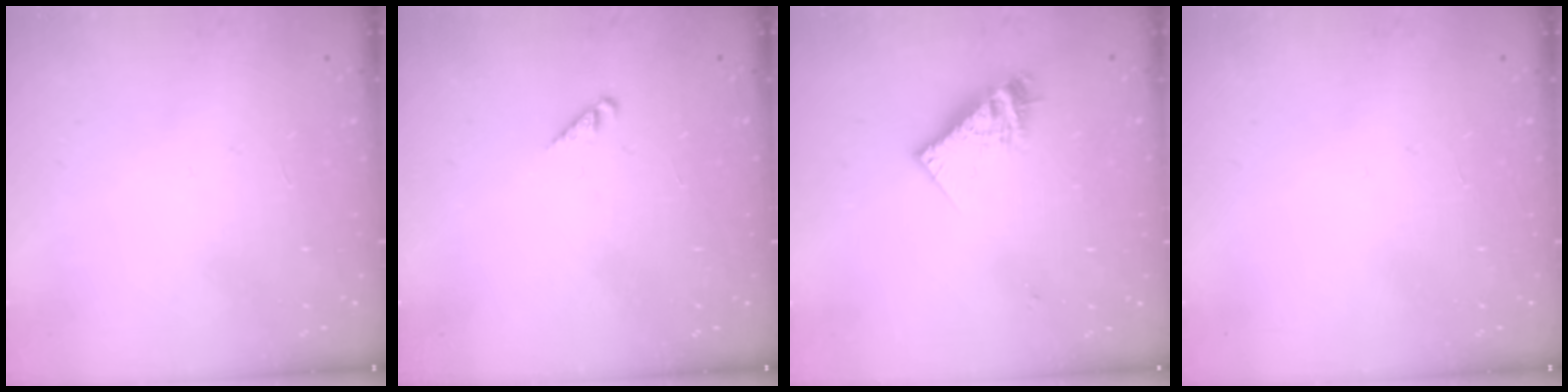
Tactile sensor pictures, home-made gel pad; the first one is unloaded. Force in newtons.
{"total": 1.4, "press": 1.4, "slide": 0.3}
{"total": 10.1, "press": 10.0, "slide": 0.7}
{"total": 0.0}